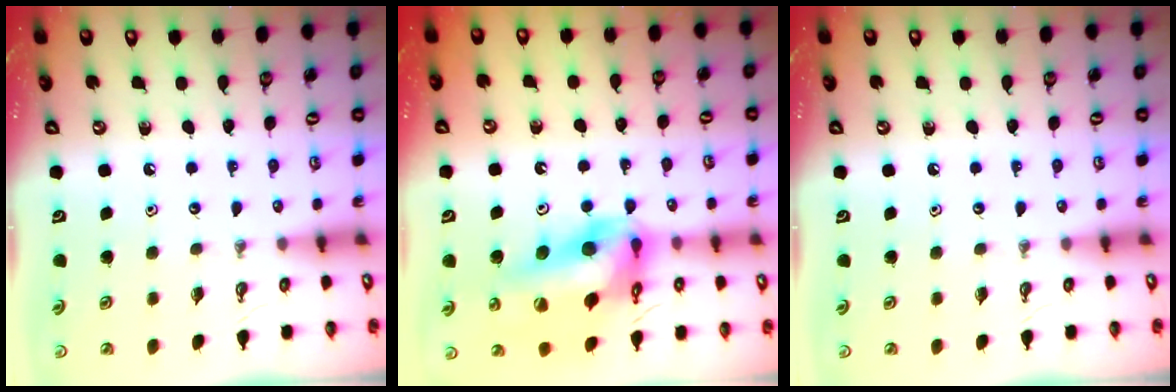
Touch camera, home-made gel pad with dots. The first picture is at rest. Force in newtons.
{"total": 19.1, "press": 19.0, "slide": 2.0}
{"total": 0.0}